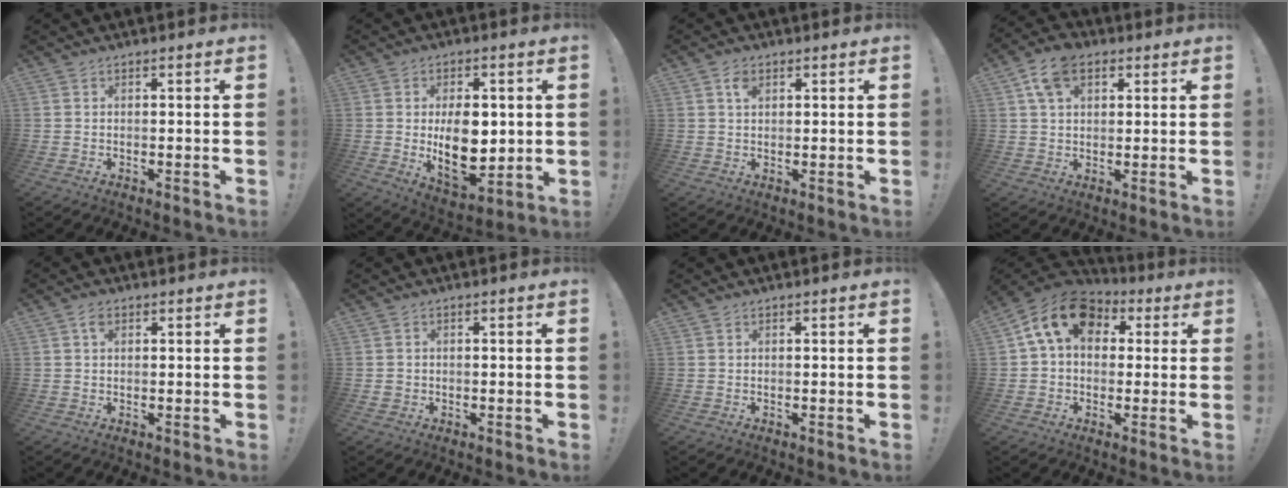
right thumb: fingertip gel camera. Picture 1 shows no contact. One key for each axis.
{"total": 14.3, "fx": 0.9, "fy": 9.1, "fz": 11.0, "tx": -0.164, "ty": -0.023, "tz": 0.020}
{"total": 3.1, "fx": 1.5, "fy": 2.0, "fz": 1.9, "tx": -0.020, "ty": -0.005, "tz": 0.022}
{"total": 9.6, "fx": 4.4, "fy": 6.0, "fz": 6.0, "tx": -0.100, "ty": 0.002, "tz": 0.084}
{"total": 2.3, "fx": 1.0, "fy": 1.5, "fz": 1.3, "tx": -0.014, "ty": -0.002, "tz": 0.015}
{"total": 1.3, "fx": 0.1, "fy": 1.2, "fz": 0.3, "tx": 0.003, "ty": 0.001, "tz": 0.000}
{"total": 0.0}
{"total": 14.5, "fx": 4.8, "fy": 9.9, "fz": 9.4, "tx": -0.163, "ty": 0.002, "tz": 0.090}